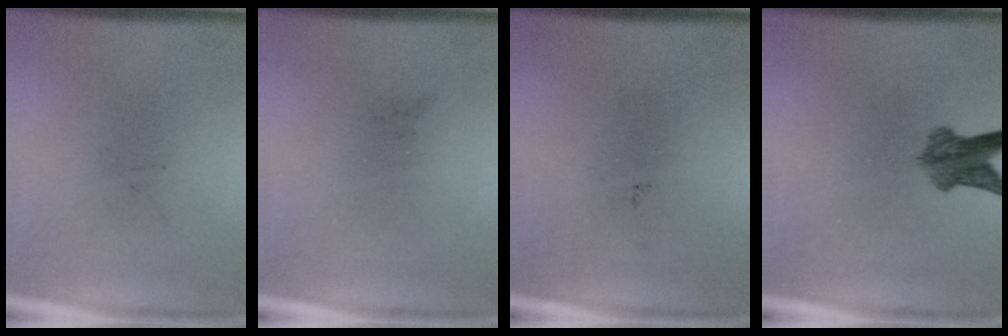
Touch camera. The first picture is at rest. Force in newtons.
{"total": 0.0}
{"total": 0.0}
{"total": 4.8}